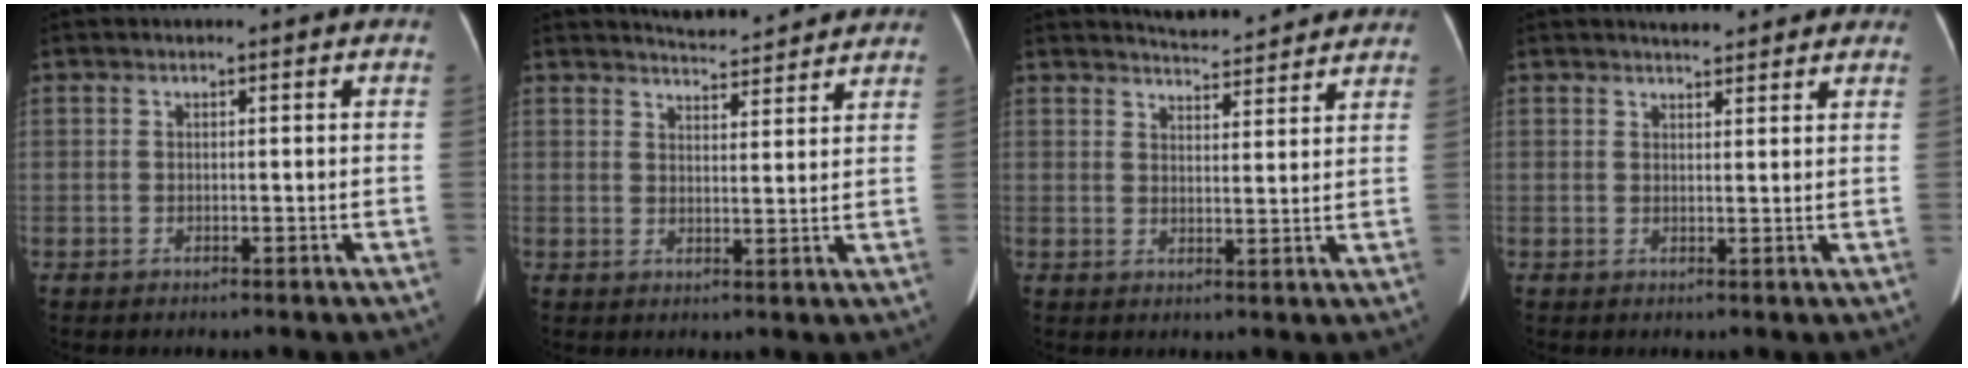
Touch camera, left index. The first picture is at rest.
{"total": 8.3, "force": [8.1, 0.9, 1.5], "torque": [-0.028, 0.009, 0.101]}
{"total": 9.1, "force": [8.9, 1.1, 1.7], "torque": [-0.028, 0.007, 0.108]}
{"total": 5.5, "force": [5.0, 1.5, 1.7], "torque": [-0.017, 0.013, 0.056]}